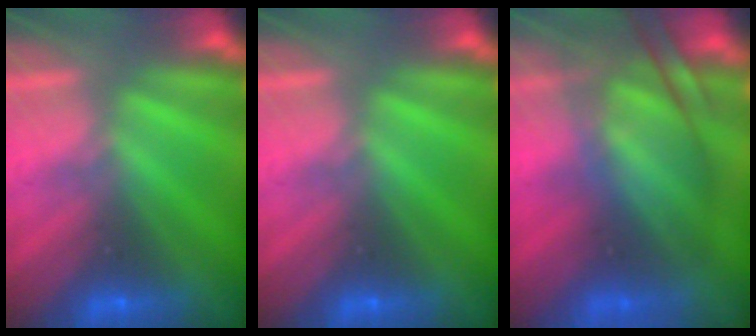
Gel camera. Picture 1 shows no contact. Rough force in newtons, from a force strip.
{"total": 0.0}
{"total": 6.9}